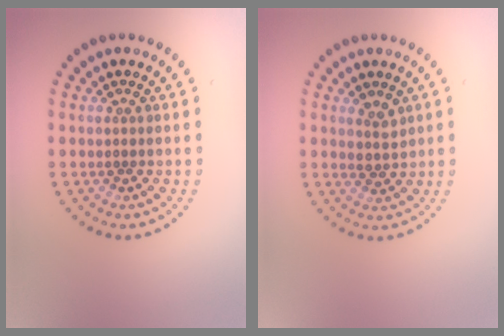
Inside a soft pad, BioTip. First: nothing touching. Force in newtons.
{"total": 1.5, "press": 1.3, "slide": 0.7}